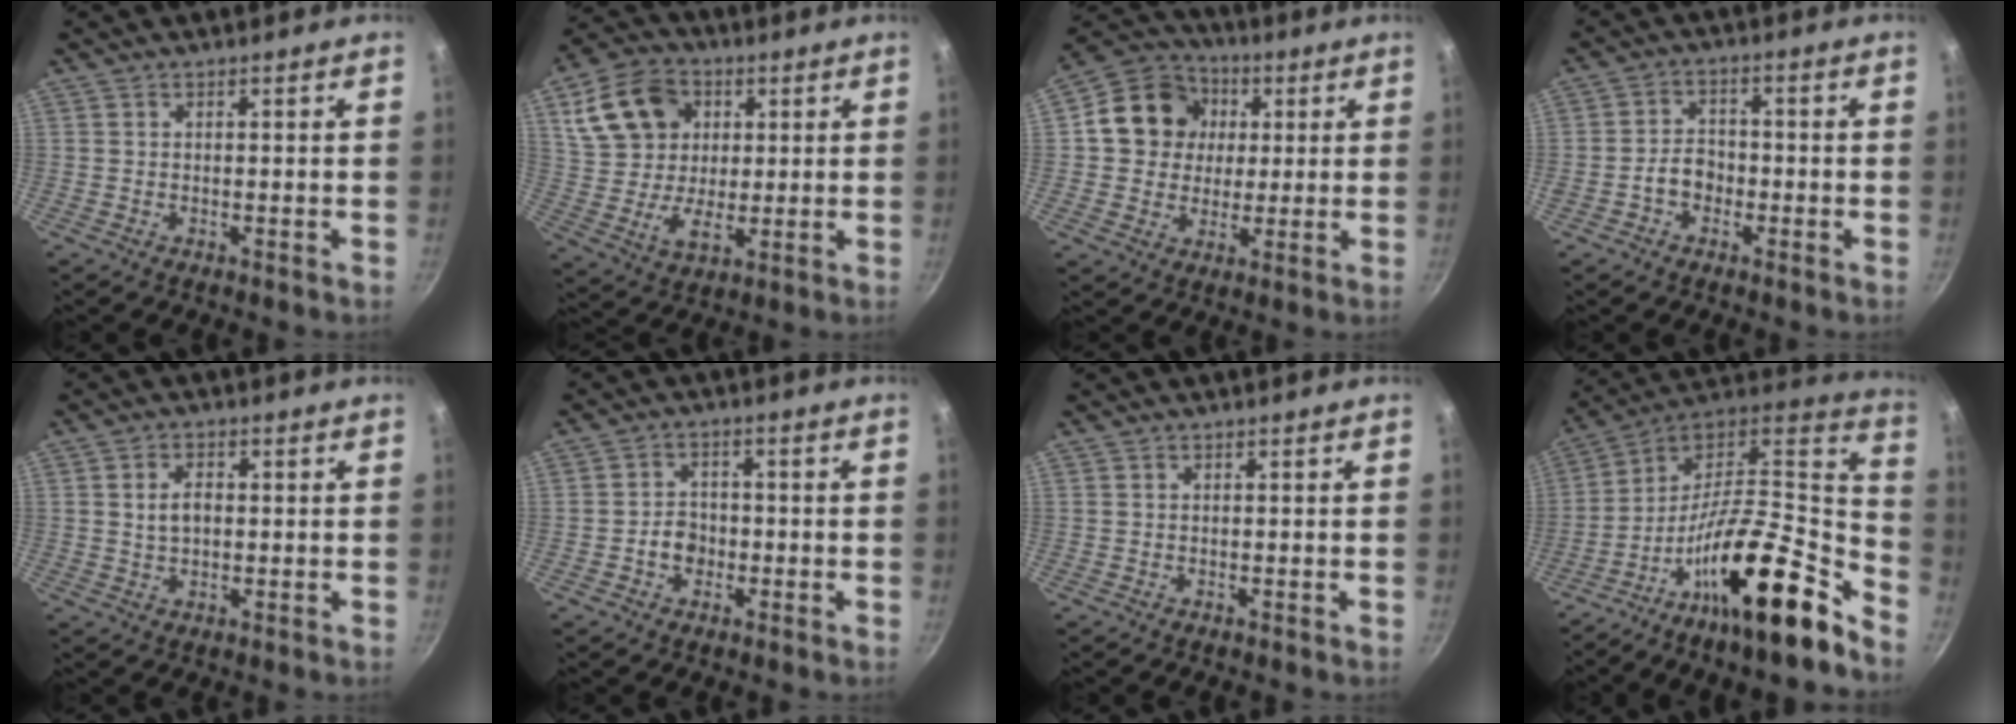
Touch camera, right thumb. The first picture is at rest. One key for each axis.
{"total": 16.2, "fx": 5.3, "fy": 12.3, "fz": 9.1, "tx": -0.147, "ty": 0.001, "tz": 0.096}
{"total": 13.8, "fx": 2.5, "fy": 12.3, "fz": 5.8, "tx": -0.072, "ty": 0.016, "tz": 0.030}
{"total": 4.7, "fx": -1.7, "fy": 3.5, "fz": 2.5, "tx": -0.022, "ty": 0.023, "tz": -0.034}
{"total": 4.5, "fx": 0.5, "fy": 3.0, "fz": 3.3, "tx": -0.042, "ty": 0.007, "tz": 0.008}
{"total": 4.4, "fx": -1.3, "fy": 3.6, "fz": 2.2, "tx": -0.013, "ty": 0.014, "tz": -0.024}
{"total": 0.0}
{"total": 26.4, "fx": -15.0, "fy": 7.6, "fz": 20.4, "tx": -0.262, "ty": 0.082, "tz": -0.273}